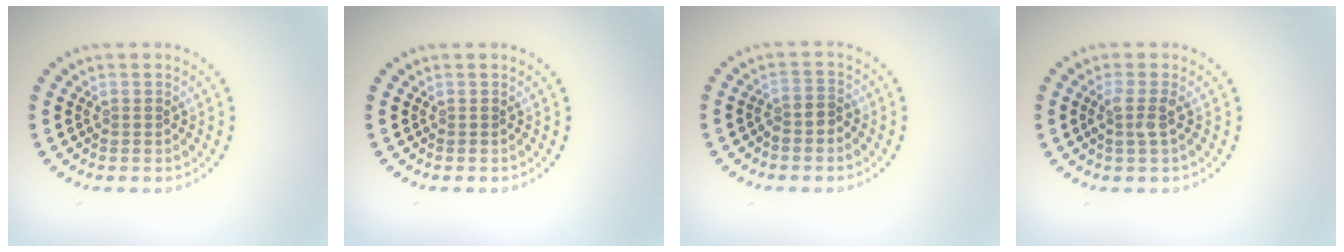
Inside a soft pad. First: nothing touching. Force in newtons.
{"total": 0.0}
{"total": 1.5, "press": 1.1, "slide": 1.0}
{"total": 1.6, "press": 1.3, "slide": 1.1}